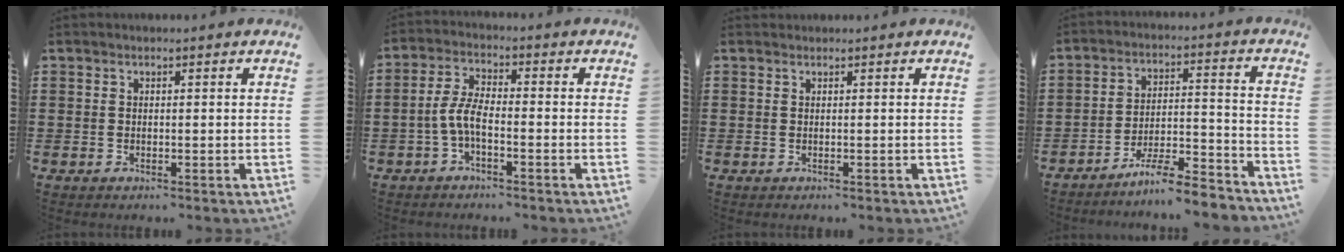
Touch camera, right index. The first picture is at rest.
{"total": 4.8, "force": [-1.9, 1.4, 4.3], "torque": [-0.104, -0.005, -0.043]}
{"total": 0.0}
{"total": 7.4, "force": [-6.9, 0.3, 2.9], "torque": [-0.046, 0.006, -0.130]}